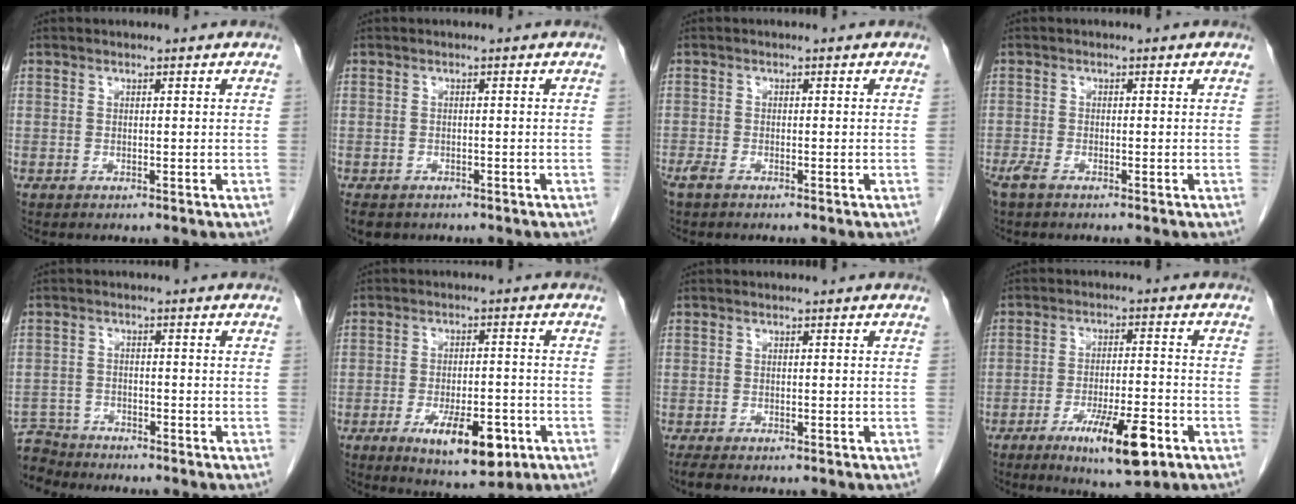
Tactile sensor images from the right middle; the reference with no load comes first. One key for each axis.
{"total": 7.0, "fx": -4.6, "fy": 4.6, "fz": 2.7, "tx": -0.065, "ty": -0.007, "tz": -0.060}
{"total": 2.1, "fx": -1.6, "fy": 0.6, "fz": 1.3, "tx": -0.030, "ty": -0.004, "tz": -0.030}
{"total": 2.7, "fx": -1.9, "fy": 0.8, "fz": 1.7, "tx": -0.039, "ty": -0.006, "tz": -0.035}
{"total": 6.0, "fx": -5.8, "fy": 1.7, "fz": -0.6, "tx": 0.013, "ty": 0.000, "tz": -0.111}
{"total": 9.9, "fx": -4.5, "fy": 3.4, "fz": 8.2, "tx": -0.128, "ty": -0.011, "tz": -0.060}
{"total": 2.0, "fx": -1.5, "fy": 0.5, "fz": 1.1, "tx": -0.026, "ty": -0.008, "tz": -0.023}
{"total": 10.0, "fx": -5.2, "fy": 1.6, "fz": 8.4, "tx": -0.141, "ty": -0.015, "tz": -0.079}